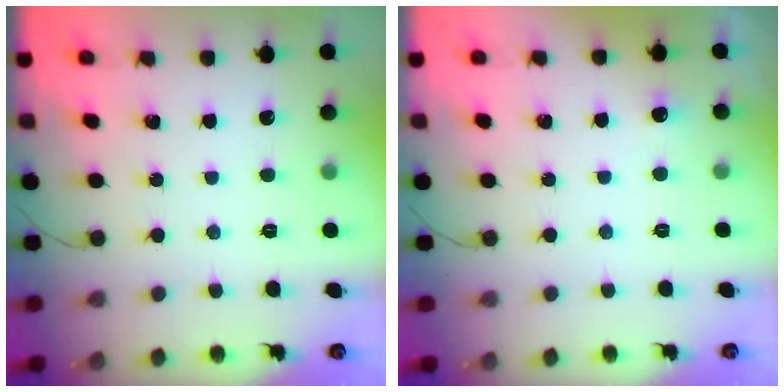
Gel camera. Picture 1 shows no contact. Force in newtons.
{"total": 11.7, "press": 3.4, "slide": 11.2}